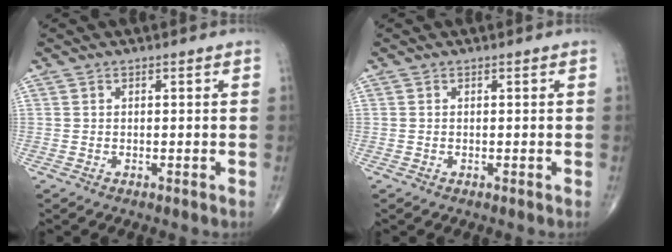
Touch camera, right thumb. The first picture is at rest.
{"total": 0.0}